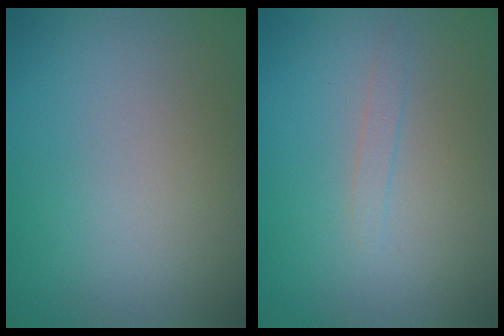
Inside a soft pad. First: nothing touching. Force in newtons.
{"total": 0.8, "press": 0.8, "slide": 0.0}